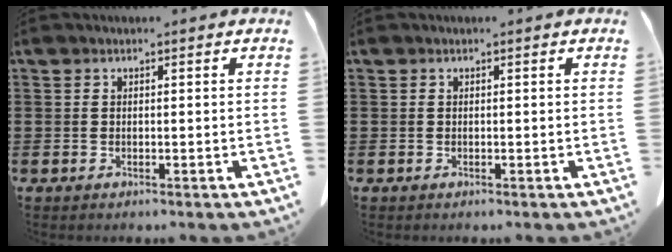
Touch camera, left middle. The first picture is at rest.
{"total": 0.0}